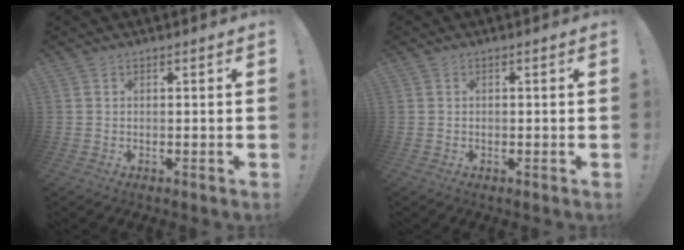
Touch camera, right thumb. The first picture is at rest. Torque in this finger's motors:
{"motor_torque": [-0.15, 0.03, 0.17, -0.20, 0.01]}